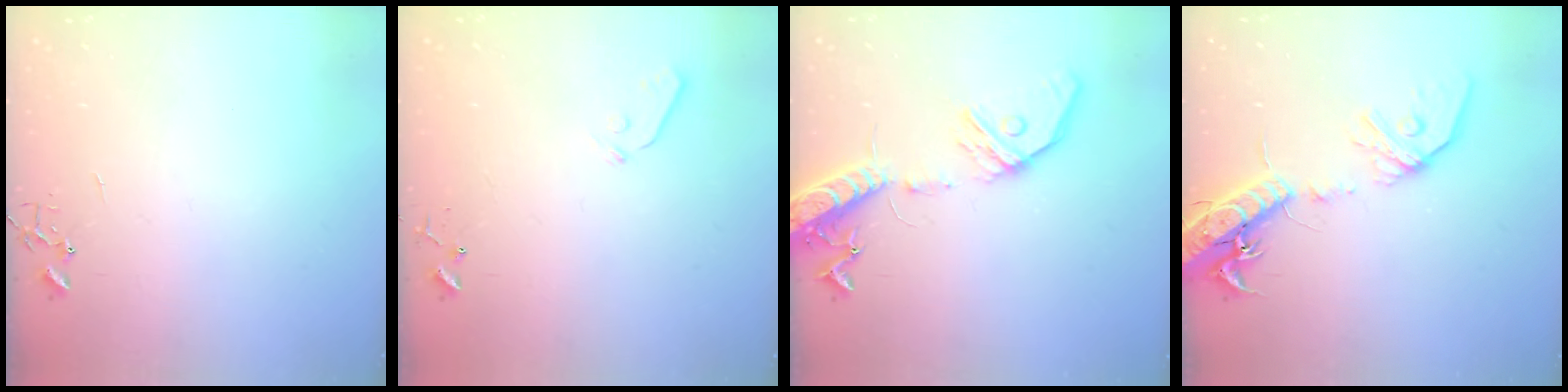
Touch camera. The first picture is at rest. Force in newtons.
{"total": 3.7, "press": 3.6, "slide": 0.6}
{"total": 17.0, "press": 16.7, "slide": 3.3}
{"total": 18.3, "press": 17.9, "slide": 3.7}